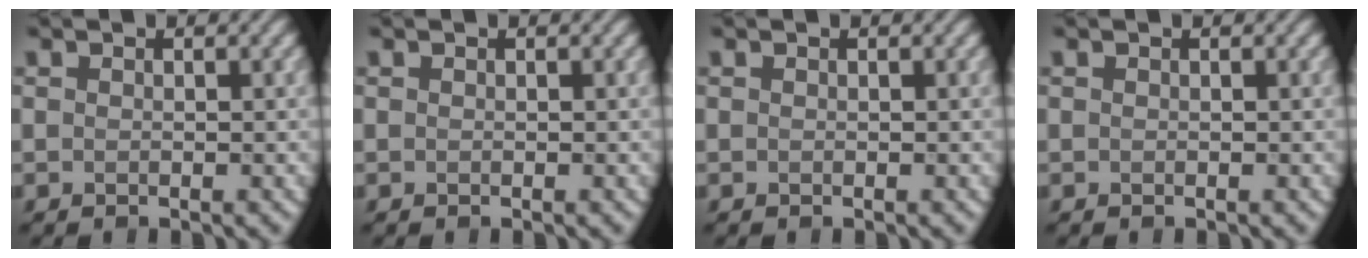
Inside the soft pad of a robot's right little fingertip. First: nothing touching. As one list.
[{"total": 0.0}, {"total": 0.0}, {"total": 0.0}]